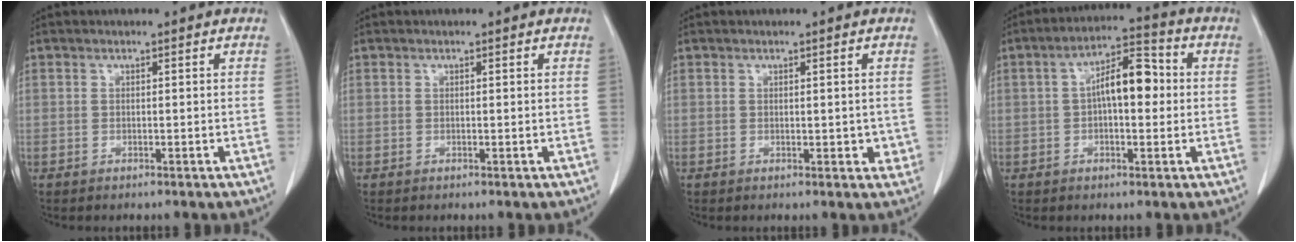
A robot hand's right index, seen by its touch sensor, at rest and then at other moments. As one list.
[{"total": 0.0}, {"total": 2.4, "force": [0.0, 1.2, 2.0], "torque": [-0.016, -0.003, 0.003]}, {"total": 8.6, "force": [0.5, 3.2, 8.0], "torque": [-0.141, 0.029, 0.003]}]